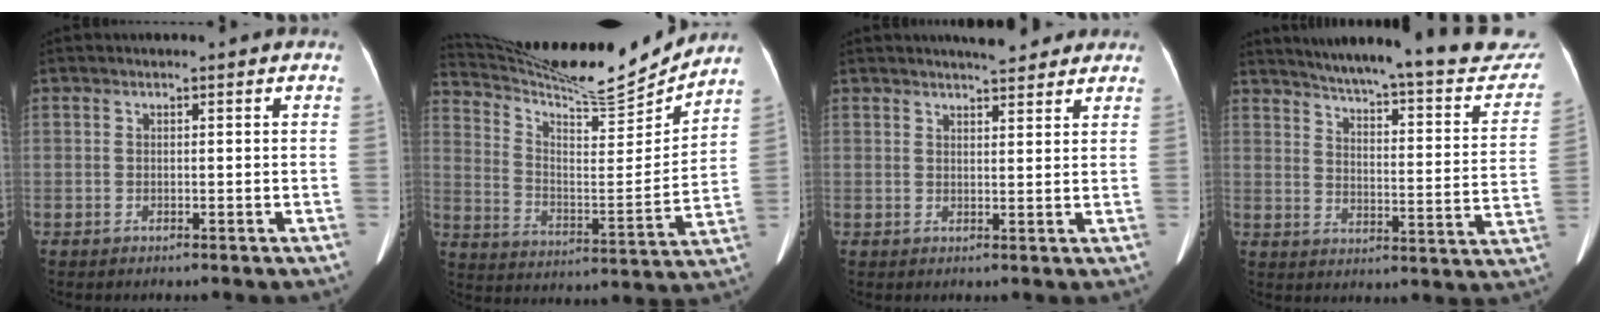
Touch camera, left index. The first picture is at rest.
{"total": 19.2, "force": [18.3, 0.5, 5.8], "torque": [-0.119, -0.041, 0.285]}
{"total": 6.4, "force": [5.6, 1.5, 2.6], "torque": [-0.030, 0.011, 0.069]}
{"total": 27.3, "force": [24.5, 3.8, 11.6], "torque": [-0.166, -0.062, 0.298]}